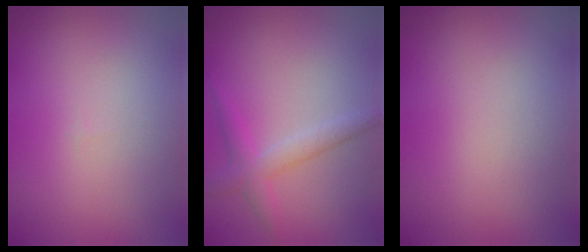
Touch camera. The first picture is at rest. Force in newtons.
{"total": 2.4, "press": 2.4, "slide": 0.1}
{"total": 0.0}